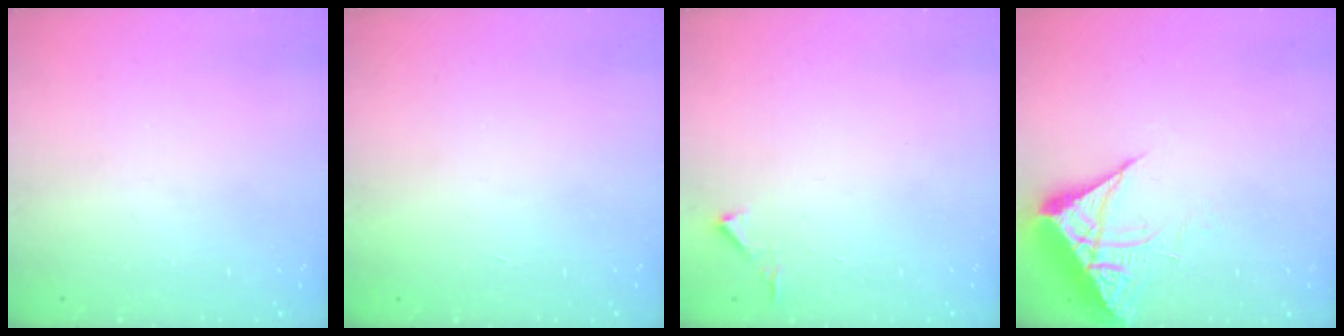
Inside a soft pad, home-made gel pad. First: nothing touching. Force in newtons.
{"total": 1.5, "press": 1.5, "slide": 0.1}
{"total": 2.8, "press": 2.8, "slide": 0.3}
{"total": 7.0, "press": 7.0, "slide": 0.2}